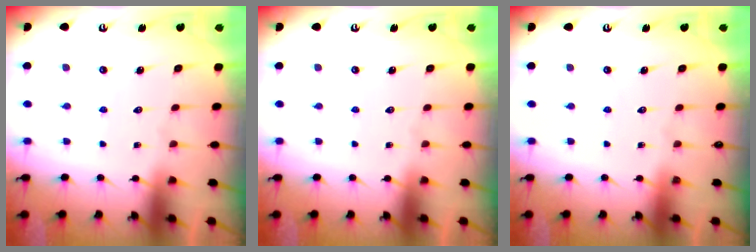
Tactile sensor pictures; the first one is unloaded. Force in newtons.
{"total": 0.0}
{"total": 0.0}